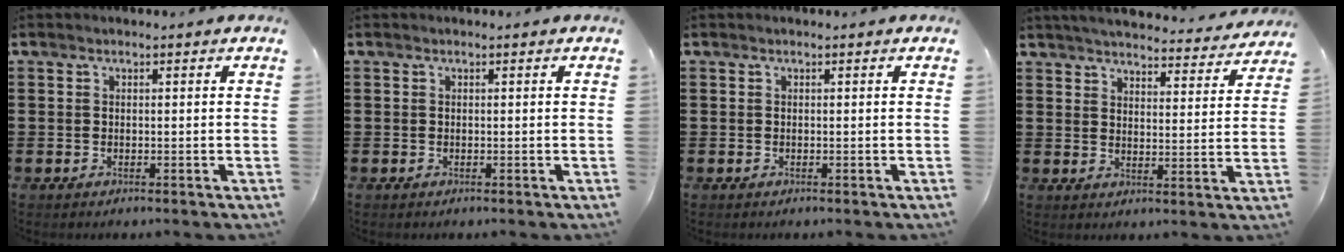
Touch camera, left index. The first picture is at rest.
{"total": 0.0}
{"total": 0.0}
{"total": 4.3, "force": [4.2, -0.1, 0.7], "torque": [-0.033, -0.031, 0.071]}